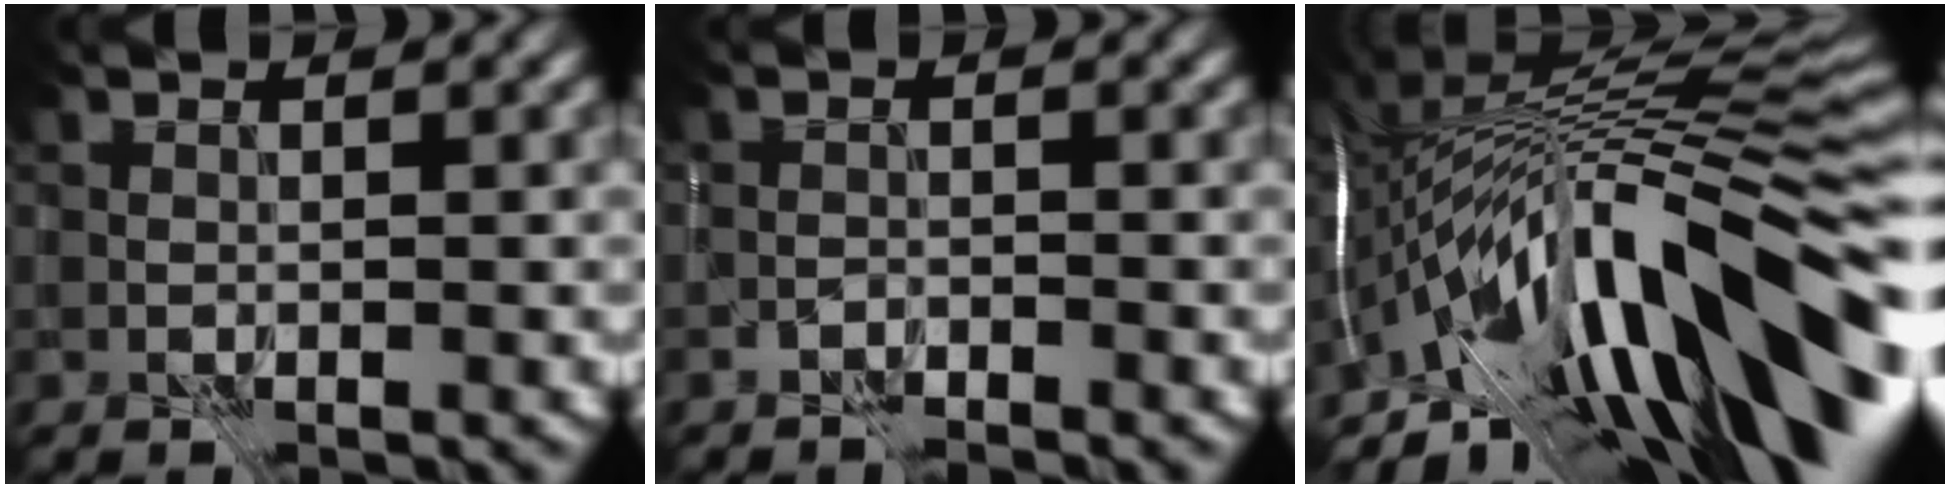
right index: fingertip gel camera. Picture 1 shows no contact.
{"total": 1.9, "force": [-1.8, 0.4, 0.4], "torque": [-0.005, 0.003, -0.040]}
{"total": 17.0, "force": [-6.8, 5.1, 14.7], "torque": [-0.228, 0.049, -0.135]}